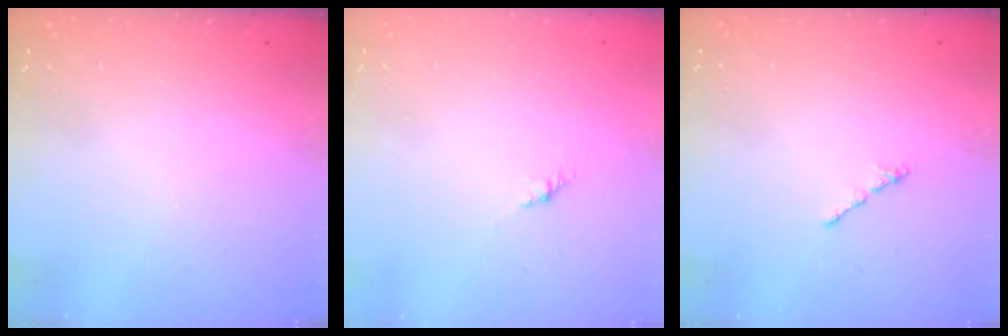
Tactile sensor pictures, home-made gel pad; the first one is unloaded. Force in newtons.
{"total": 2.7, "press": 2.6, "slide": 0.7}
{"total": 0.5, "press": 0.4, "slide": 0.3}